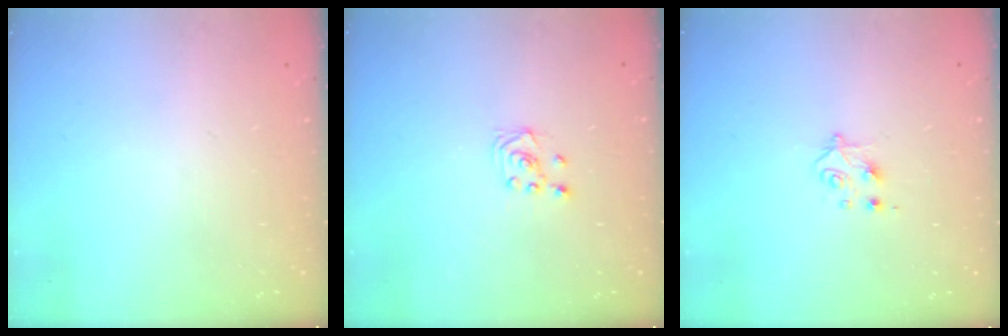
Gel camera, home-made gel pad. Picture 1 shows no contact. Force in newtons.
{"total": 2.3, "press": 2.2, "slide": 0.6}
{"total": 4.1, "press": 4.1, "slide": 0.5}